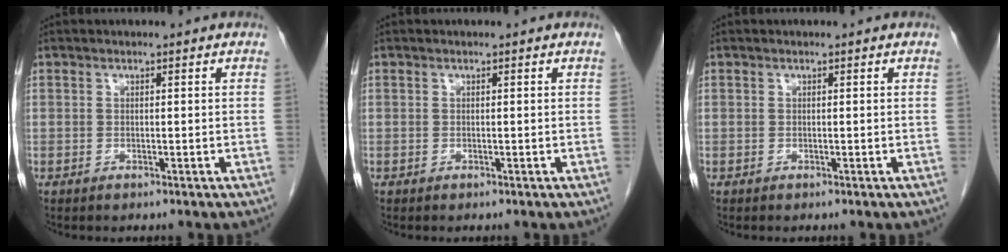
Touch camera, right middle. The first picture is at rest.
{"total": 0.0}
{"total": 0.0}